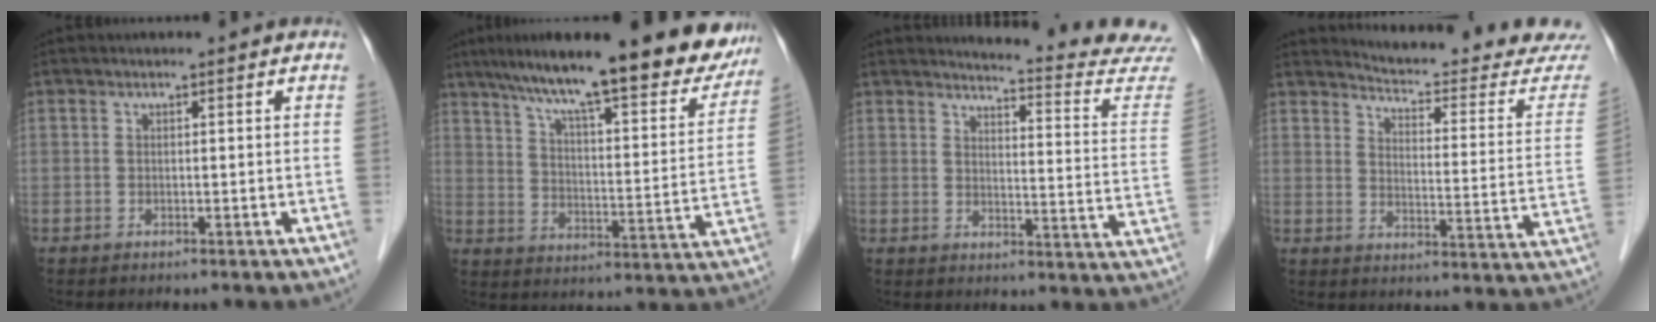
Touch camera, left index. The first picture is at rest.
{"total": 23.6, "force": [19.2, 4.3, 12.9], "torque": [-0.190, -0.006, 0.259]}
{"total": 16.5, "force": [16.3, -0.8, 2.5], "torque": [-0.025, -0.134, 0.166]}
{"total": 18.7, "force": [18.4, 0.4, 3.5], "torque": [-0.047, -0.123, 0.204]}